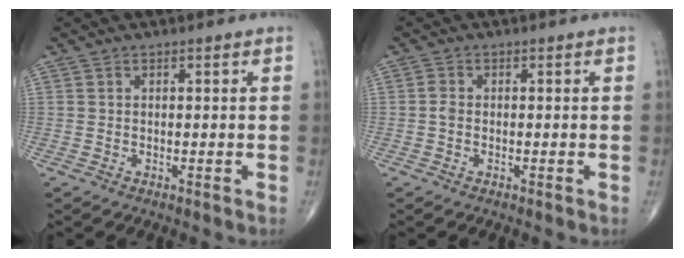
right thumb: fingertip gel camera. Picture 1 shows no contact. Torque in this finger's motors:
{"motor_torque": [0.29, 0.51, 0.15, -0.12, -0.02]}